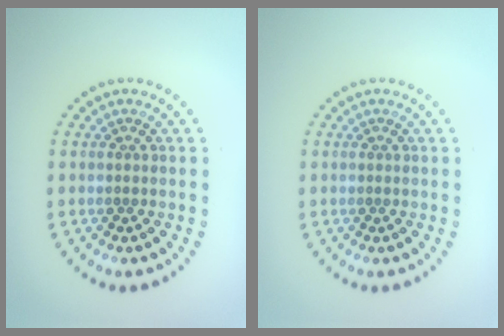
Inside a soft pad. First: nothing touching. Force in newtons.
{"total": 0.0}